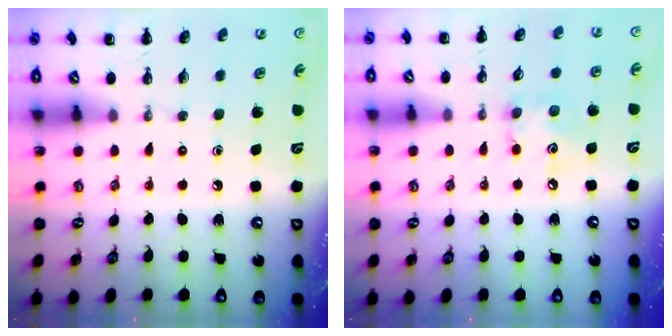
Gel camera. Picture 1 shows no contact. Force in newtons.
{"total": 5.8, "press": 5.7, "slide": 0.7}